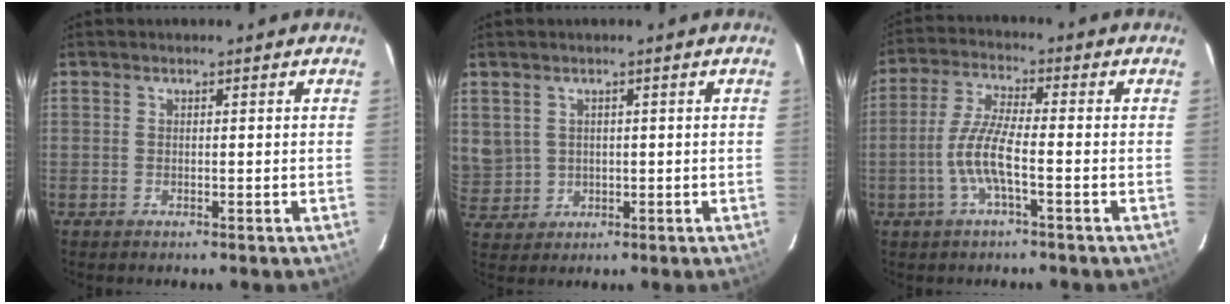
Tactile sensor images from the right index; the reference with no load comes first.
{"total": 6.9, "force": [1.4, 6.4, 2.1], "torque": [-0.054, 0.009, 0.049]}
{"total": 7.3, "force": [-2.4, 1.0, 6.8], "torque": [-0.148, 0.003, -0.049]}